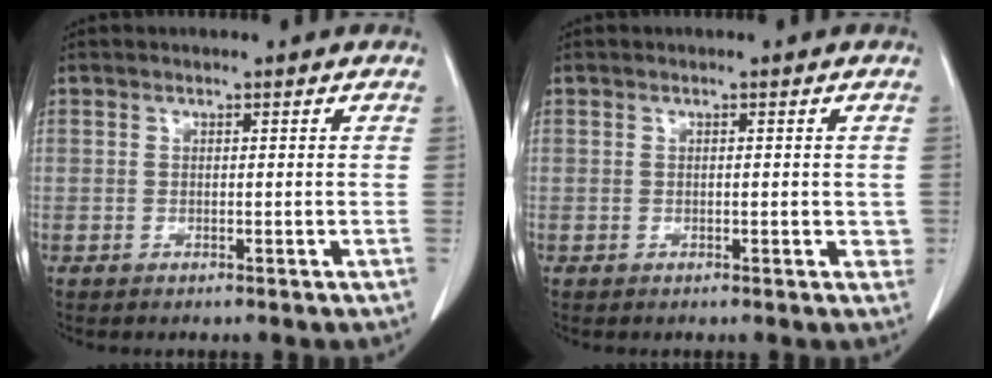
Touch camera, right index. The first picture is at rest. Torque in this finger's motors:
{"motor_torque": [-0.13, 0.05, 0.00, -0.01]}